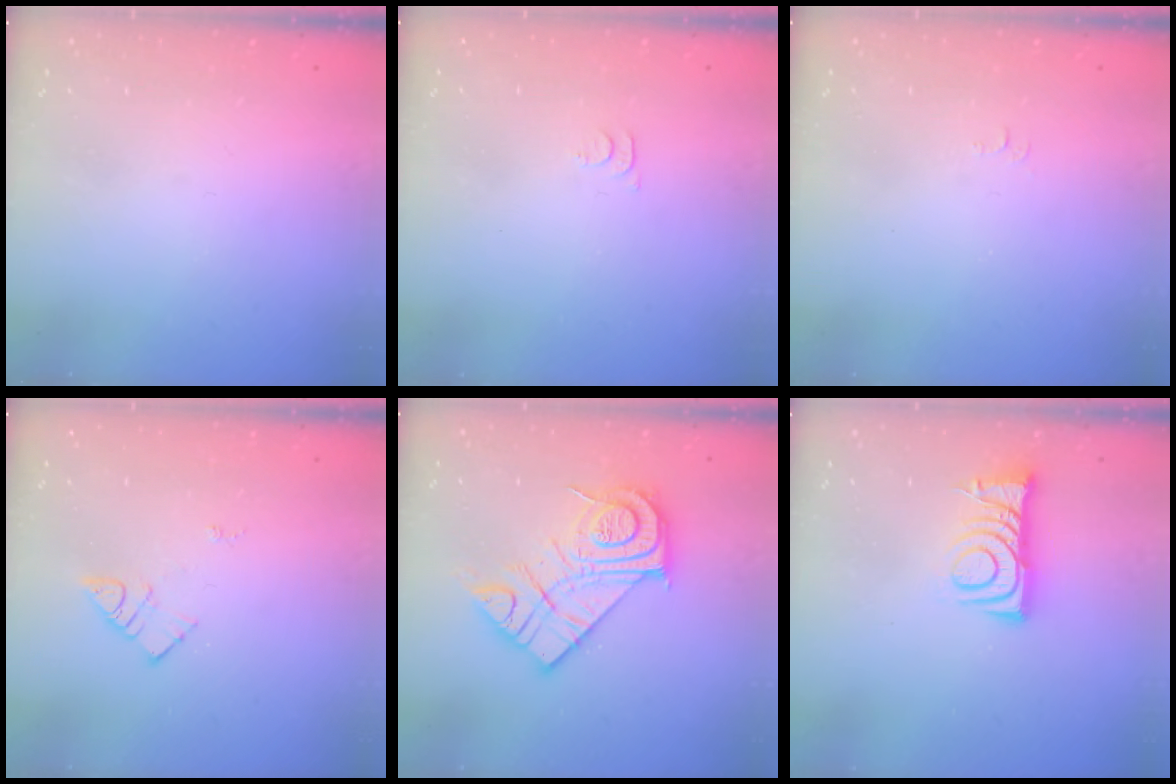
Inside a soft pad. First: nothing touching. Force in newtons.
{"total": 3.6, "press": 3.6, "slide": 0.4}
{"total": 4.0, "press": 3.9, "slide": 0.3}
{"total": 6.6, "press": 6.6, "slide": 0.7}
{"total": 18.1, "press": 18.0, "slide": 1.5}
{"total": 7.6, "press": 7.6, "slide": 0.7}